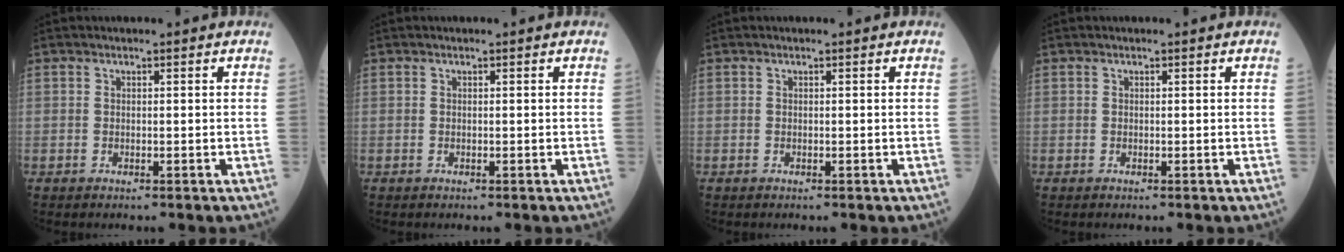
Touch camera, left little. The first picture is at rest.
{"total": 0.0}
{"total": 0.0}
{"total": 0.0}